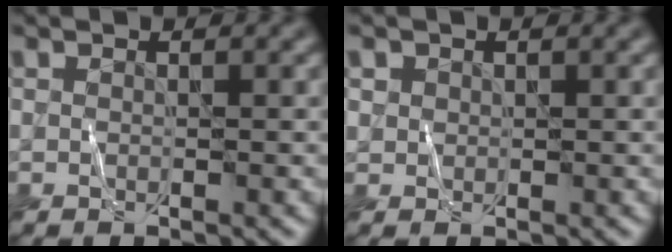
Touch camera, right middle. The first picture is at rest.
{"total": 0.9, "force": [0.3, 0.9, 0.1], "torque": [0.005, -0.002, 0.007]}